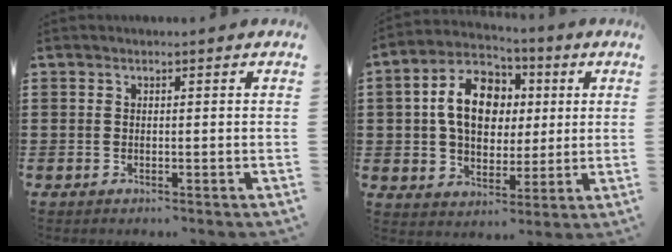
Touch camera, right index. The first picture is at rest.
{"total": 12.0, "force": [1.5, 8.4, 8.4], "torque": [-0.174, 0.012, 0.022]}